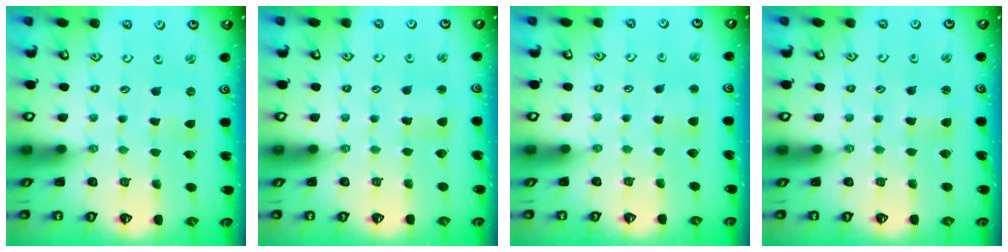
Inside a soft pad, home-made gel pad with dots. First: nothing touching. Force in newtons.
{"total": 2.7, "press": 2.7, "slide": 0.2}
{"total": 3.0, "press": 3.0, "slide": 0.6}
{"total": 1.5, "press": 1.5, "slide": 0.3}